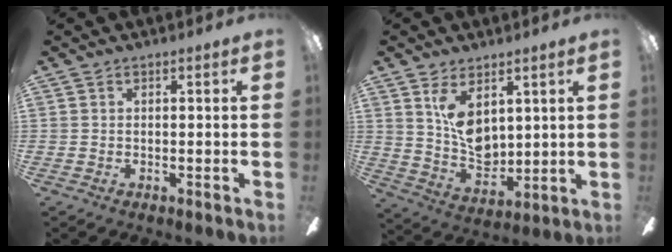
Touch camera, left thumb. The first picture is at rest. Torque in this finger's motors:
{"motor_torque": [1.25, 1.18, 1.51, -0.56, 0.05]}